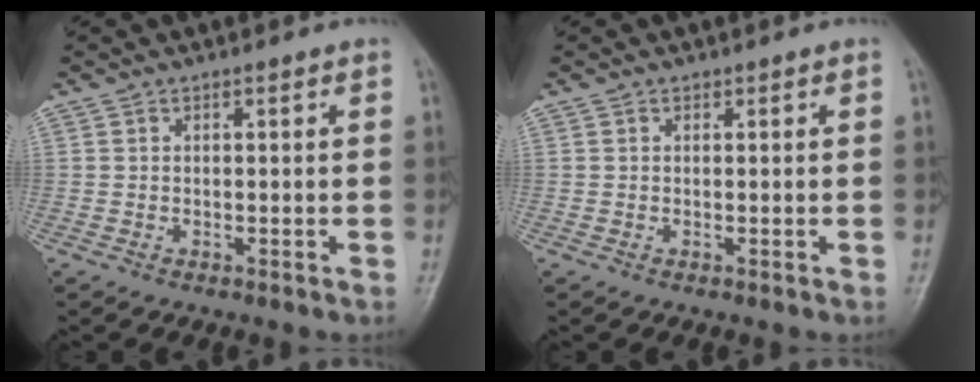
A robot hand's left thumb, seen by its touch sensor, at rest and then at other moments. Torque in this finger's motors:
{"motor_torque": [-0.02, 0.03, -0.07, 0.07, 0.00]}